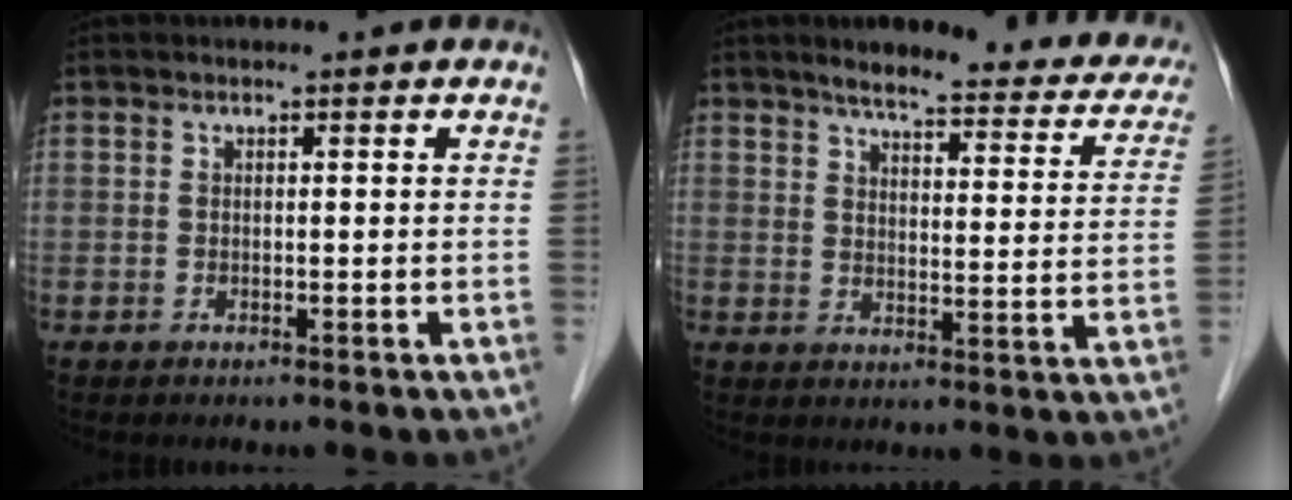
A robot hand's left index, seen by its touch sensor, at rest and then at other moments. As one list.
[{"total": 20.5, "force": [17.0, 4.6, 10.5], "torque": [-0.117, 0.002, 0.196]}]